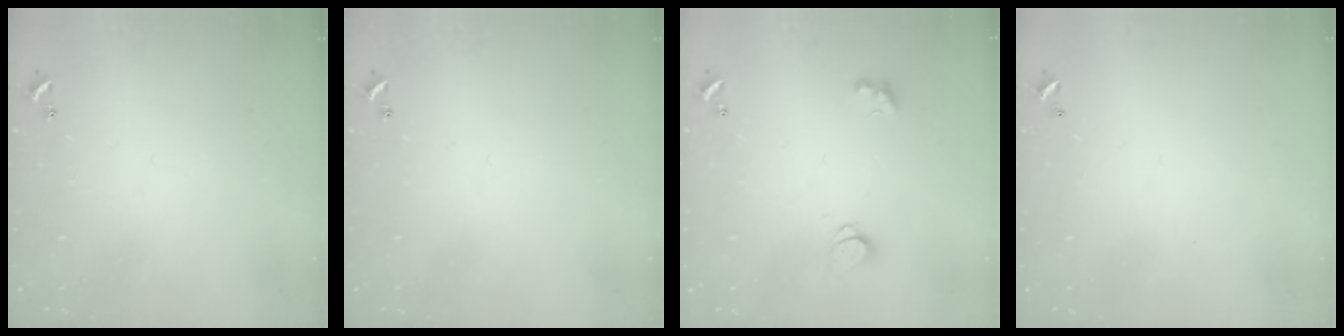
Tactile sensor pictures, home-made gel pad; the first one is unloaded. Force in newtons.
{"total": 0.0}
{"total": 1.6, "press": 1.6, "slide": 0.2}
{"total": 2.8, "press": 2.8, "slide": 0.1}